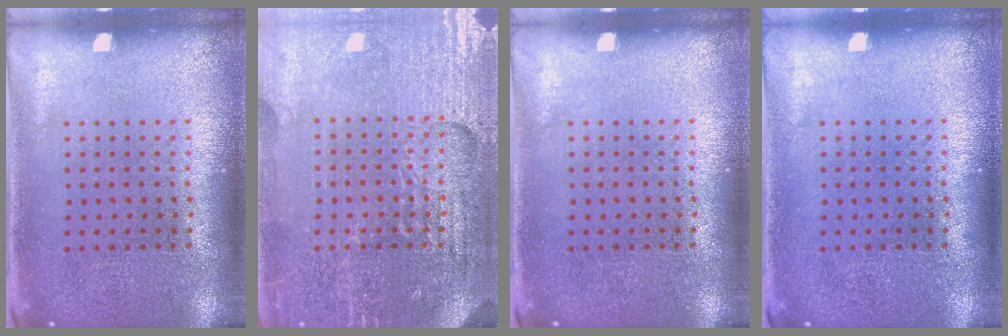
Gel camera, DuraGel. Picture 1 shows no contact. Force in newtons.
{"total": 4.2, "press": 4.0, "slide": 1.2}
{"total": 0.0}
{"total": 0.0}